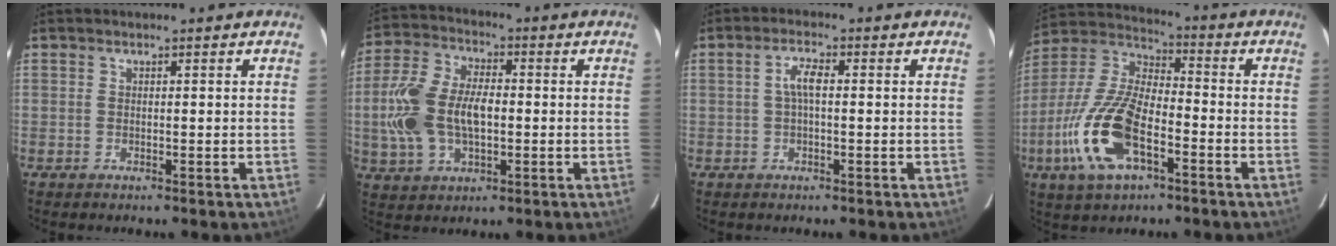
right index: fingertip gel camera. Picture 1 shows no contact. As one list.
[{"total": 14.6, "force": [-1.0, 8.8, 11.6], "torque": [-0.254, 0.013, -0.017]}, {"total": 3.1, "force": [0.1, 0.9, 3.0], "torque": [-0.060, 0.008, 0.002]}, {"total": 17.8, "force": [-7.1, 7.6, 14.5], "torque": [-0.319, -0.012, -0.140]}]